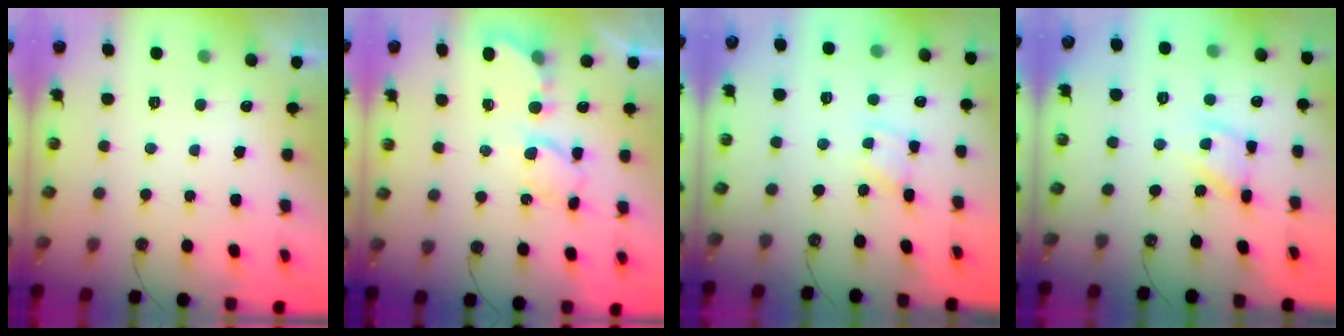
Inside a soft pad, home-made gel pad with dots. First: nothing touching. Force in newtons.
{"total": 6.3, "press": 6.3, "slide": 0.3}
{"total": 1.2, "press": 1.2, "slide": 0.2}
{"total": 12.1, "press": 12.0, "slide": 1.3}